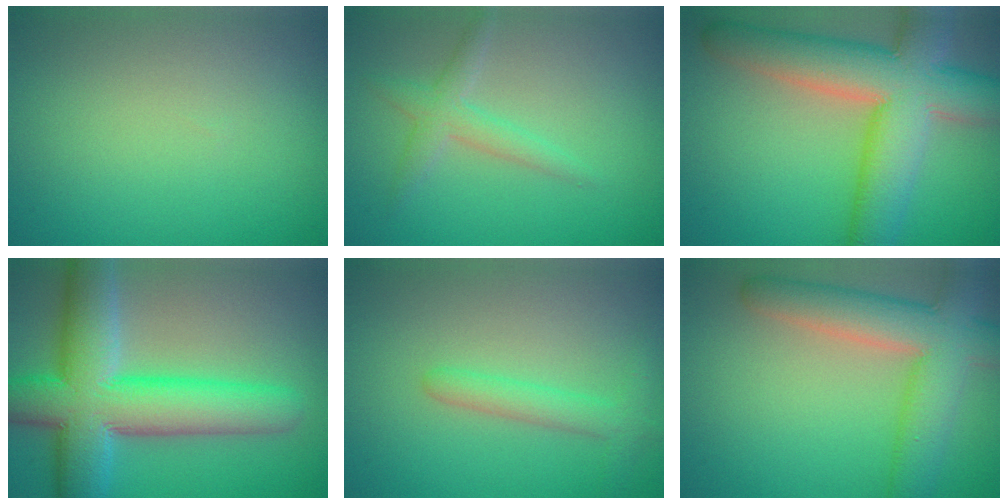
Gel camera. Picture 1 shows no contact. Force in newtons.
{"total": 2.3, "press": 2.3, "slide": 0.0}
{"total": 11.3, "press": 11.3, "slide": 0.9}
{"total": 11.2, "press": 11.2, "slide": 0.6}
{"total": 2.5, "press": 2.5, "slide": 0.2}
{"total": 7.5, "press": 7.5, "slide": 0.5}